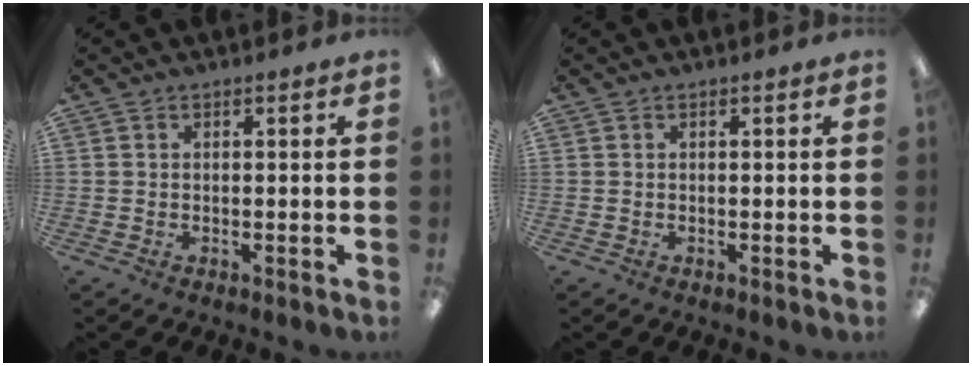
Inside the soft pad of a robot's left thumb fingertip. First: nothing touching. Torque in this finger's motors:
{"motor_torque": [0.00, 0.00, 0.00, 0.00, 0.00]}